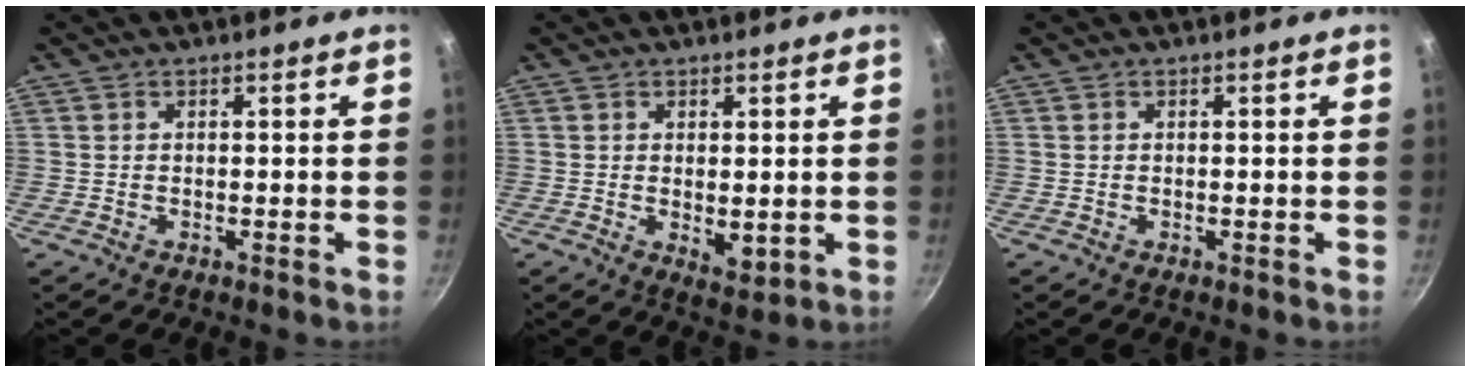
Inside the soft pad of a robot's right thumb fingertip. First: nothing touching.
{"total": 3.9, "force": [0.3, 2.1, 3.3], "torque": [-0.049, -0.017, 0.008]}
{"total": 0.0}